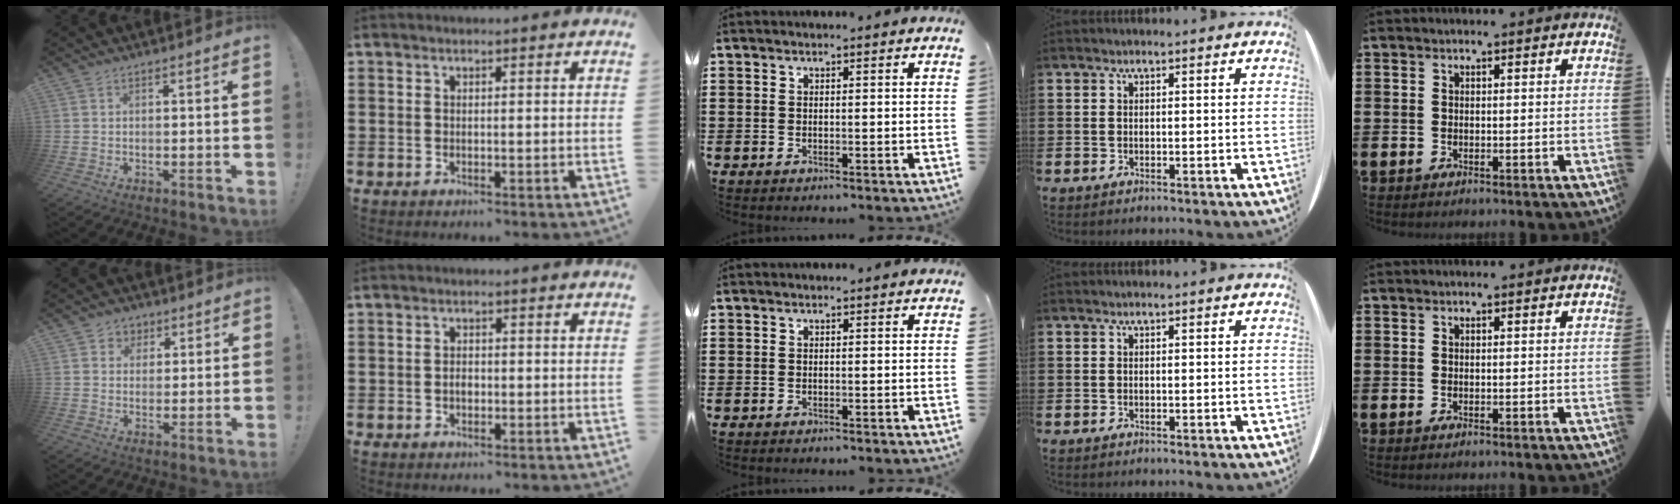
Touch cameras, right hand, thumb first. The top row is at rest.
{"thumb": {"total": 4.2, "force": [1.5, 3.9, 0.5], "torque": [0.010, -0.014, 0.024]}, "index": {"total": 1.6, "force": [-0.3, 1.0, 1.2], "torque": [-0.024, 0.005, -0.006]}}